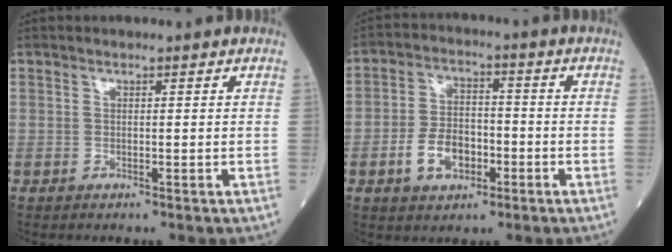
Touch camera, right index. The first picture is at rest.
{"total": 7.3, "force": [-2.8, 4.4, 5.1], "torque": [-0.104, 0.011, -0.051]}